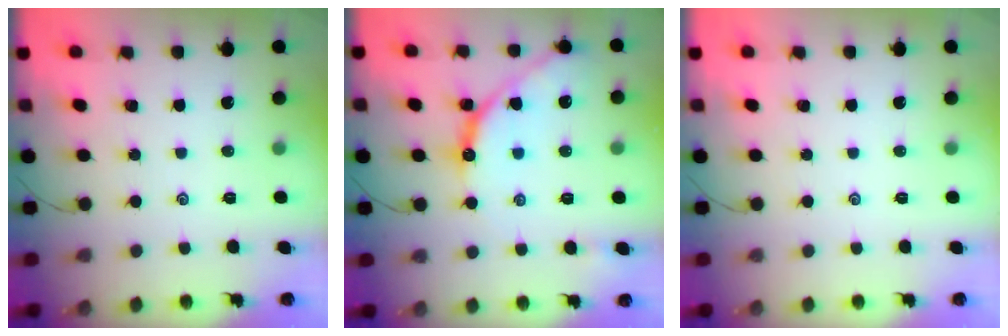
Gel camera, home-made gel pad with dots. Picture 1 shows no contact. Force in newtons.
{"total": 12.1, "press": 12.1, "slide": 0.8}
{"total": 0.0}